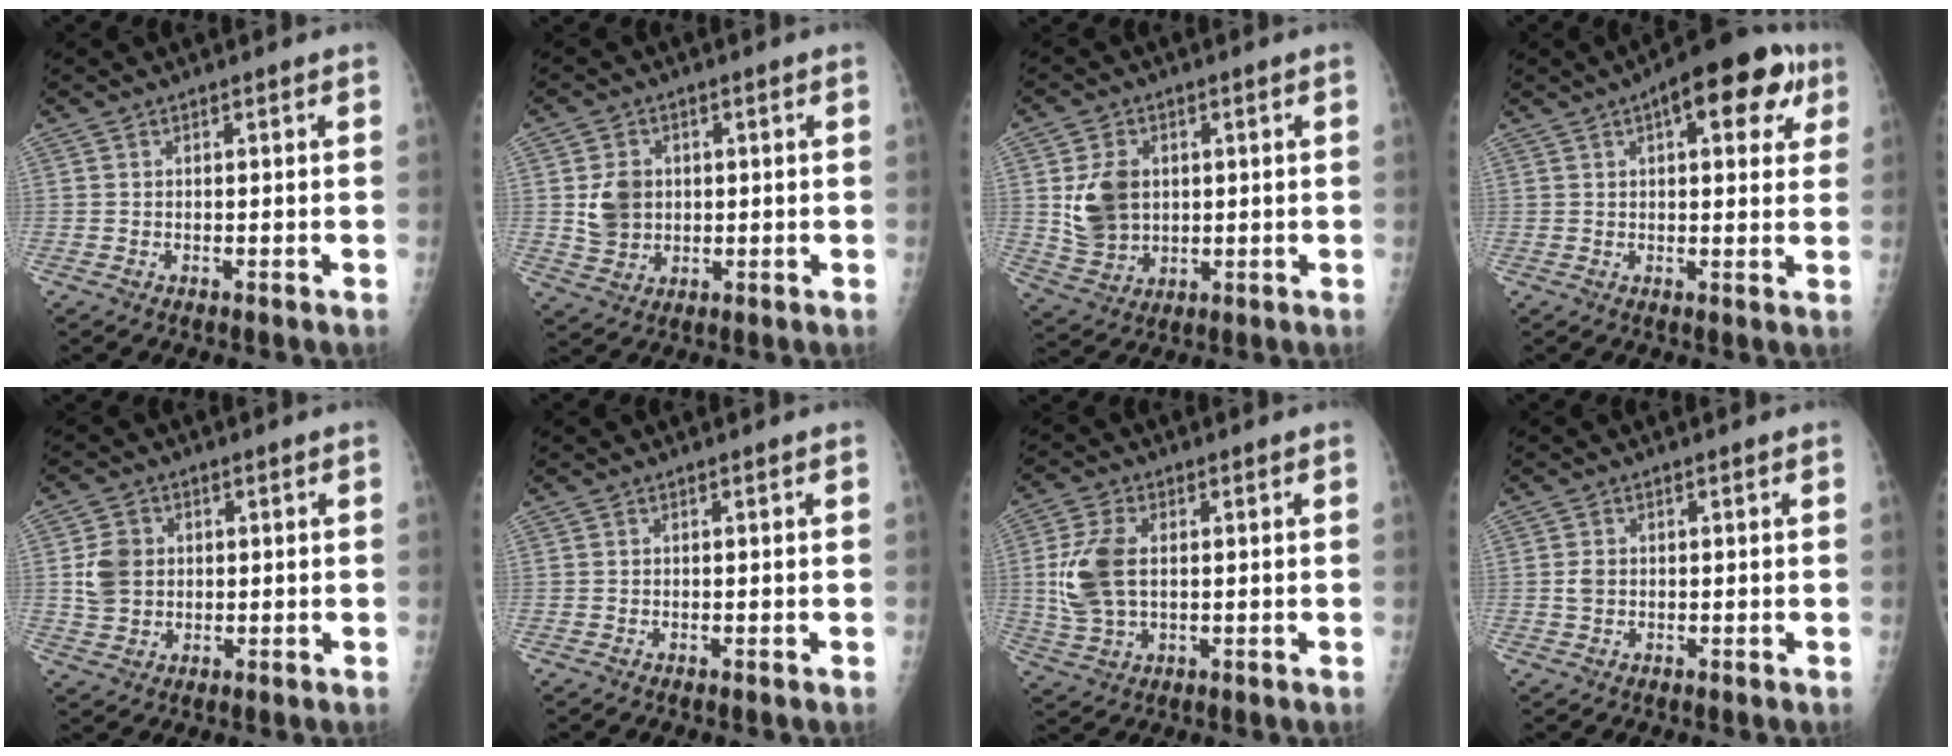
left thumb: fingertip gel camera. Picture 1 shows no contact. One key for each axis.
{"total": 6.4, "fx": 0.7, "fy": 5.5, "fz": 3.3, "tx": -0.036, "ty": -0.007, "tz": 0.020}
{"total": 10.6, "fx": 1.4, "fy": 8.0, "fz": 6.8, "tx": -0.101, "ty": -0.011, "tz": 0.040}
{"total": 13.6, "fx": 5.9, "fy": 5.8, "fz": 10.8, "tx": -0.100, "ty": 0.007, "tz": 0.068}
{"total": 6.2, "fx": 0.7, "fy": 5.4, "fz": 3.1, "tx": -0.040, "ty": 0.000, "tz": 0.016}
{"total": 0.0}
{"total": 9.5, "fx": 0.7, "fy": 5.9, "fz": 7.4, "tx": -0.159, "ty": 0.000, "tz": 0.021}
{"total": 1.7, "fx": 0.0, "fy": 1.4, "fz": 1.0, "tx": -0.014, "ty": 0.001, "tz": 0.001}